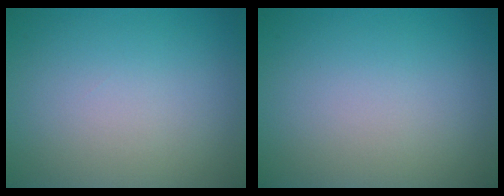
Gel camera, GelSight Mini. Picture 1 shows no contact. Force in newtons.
{"total": 0.0}